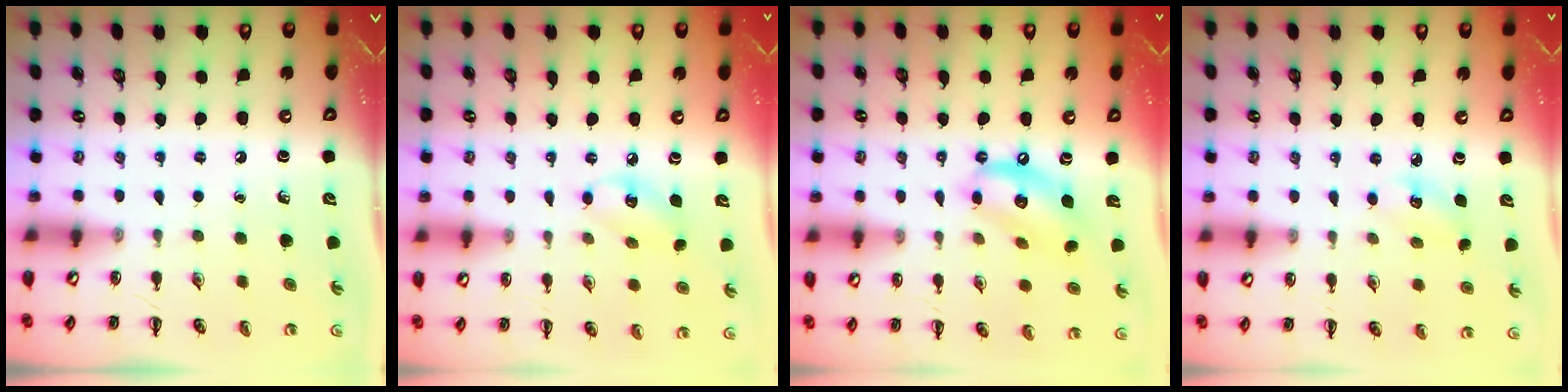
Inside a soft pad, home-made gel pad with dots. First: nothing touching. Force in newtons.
{"total": 6.0, "press": 6.0, "slide": 0.6}
{"total": 12.5, "press": 12.3, "slide": 2.2}
{"total": 4.2, "press": 4.0, "slide": 1.2}